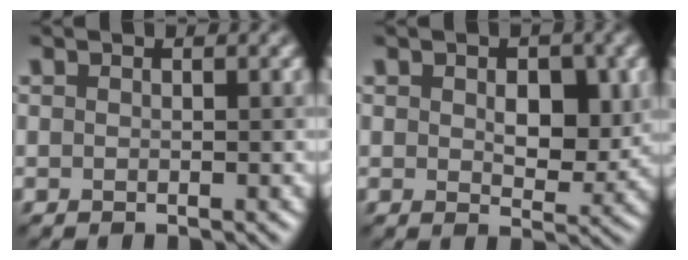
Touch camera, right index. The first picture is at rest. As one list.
[{"total": 3.5, "force": [0.7, 2.1, 2.8], "torque": [-0.039, -0.001, 0.016]}]